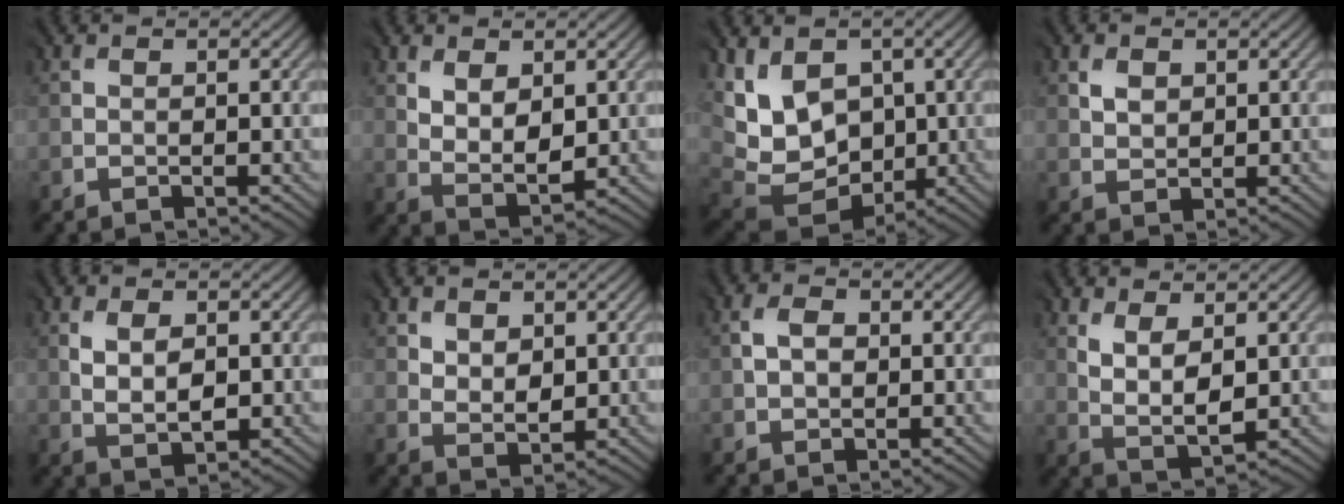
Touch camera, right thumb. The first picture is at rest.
{"total": 5.3, "force": [2.1, 3.0, 3.9], "torque": [-0.080, -0.006, 0.044]}
{"total": 10.3, "force": [2.2, 7.8, 6.3], "torque": [-0.149, -0.005, 0.059]}
{"total": 1.8, "force": [1.1, 1.3, 0.5], "torque": [-0.013, 0.001, 0.021]}
{"total": 3.8, "force": [0.6, 2.2, 3.0], "torque": [-0.057, -0.004, 0.015]}
{"total": 3.7, "force": [1.8, 2.4, 2.1], "torque": [-0.036, -0.005, 0.033]}
{"total": 2.5, "force": [0.5, 2.0, 1.5], "torque": [-0.031, 0.002, 0.007]}
{"total": 4.9, "force": [1.7, 2.1, 4.0], "torque": [-0.088, -0.006, 0.039]}